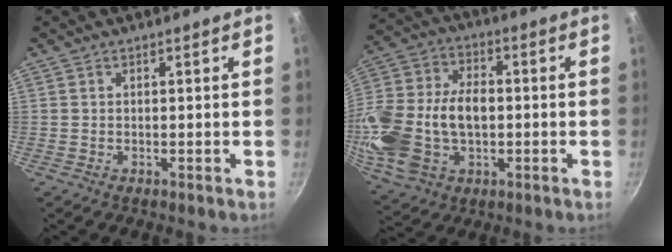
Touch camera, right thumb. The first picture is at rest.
{"total": 19.8, "force": [-2.0, 13.2, 14.7], "torque": [-0.286, 0.031, -0.030]}